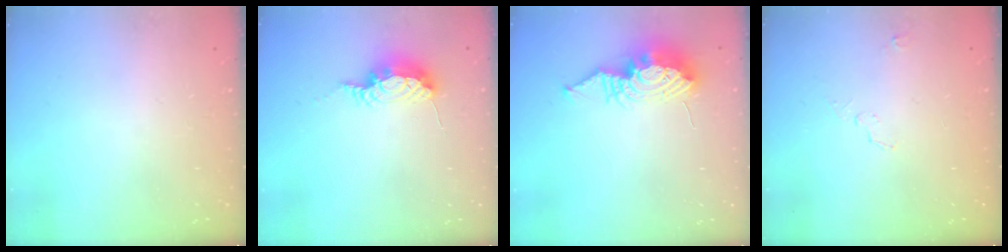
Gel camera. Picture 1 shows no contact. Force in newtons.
{"total": 7.8, "press": 7.8, "slide": 0.2}
{"total": 12.4, "press": 12.4, "slide": 1.0}
{"total": 4.3, "press": 3.9, "slide": 1.8}